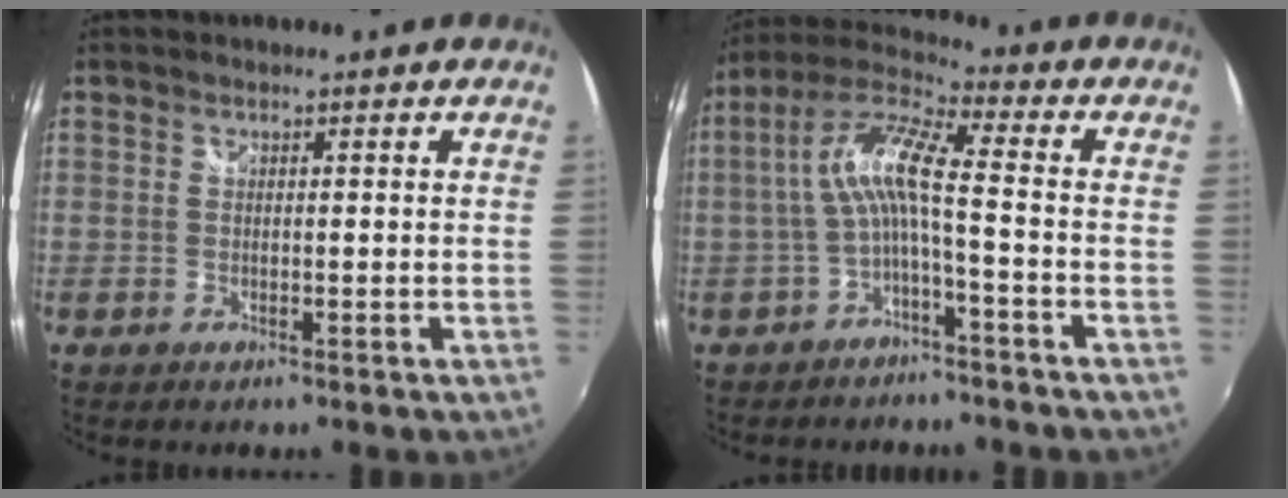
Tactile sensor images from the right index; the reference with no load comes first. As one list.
[{"total": 9.0, "force": [-1.6, 1.0, 8.8], "torque": [-0.192, 0.019, -0.031]}]